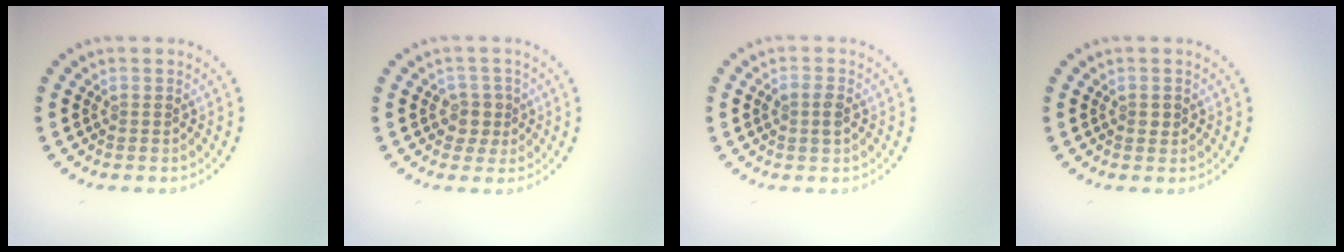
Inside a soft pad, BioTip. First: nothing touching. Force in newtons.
{"total": 2.0, "press": 1.6, "slide": 1.1}
{"total": 1.5, "press": 1.5, "slide": 0.2}
{"total": 0.8, "press": 0.8, "slide": 0.1}